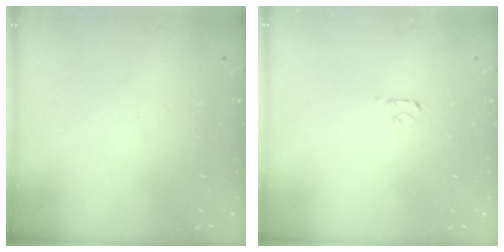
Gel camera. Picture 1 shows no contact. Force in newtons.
{"total": 2.5, "press": 2.4, "slide": 0.3}